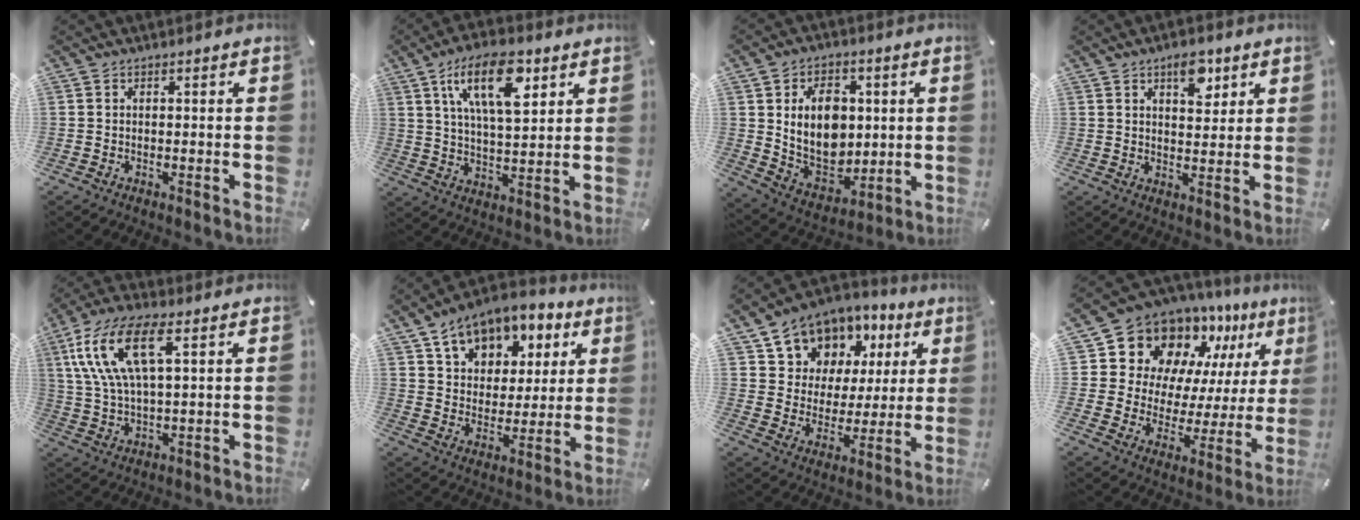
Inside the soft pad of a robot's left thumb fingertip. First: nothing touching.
{"total": 15.2, "force": [7.5, 6.7, 11.3], "torque": [-0.200, -0.013, 0.127]}
{"total": 13.7, "force": [2.4, 10.7, 8.2], "torque": [-0.150, -0.010, 0.046]}
{"total": 7.1, "force": [4.0, 4.0, 4.4], "torque": [-0.041, -0.017, 0.061]}
{"total": 14.9, "force": [6.1, 5.9, 12.2], "torque": [-0.276, -0.002, 0.105]}
{"total": 12.0, "force": [7.8, 8.1, 3.9], "torque": [-0.071, -0.046, 0.146]}
{"total": 11.3, "force": [6.7, 8.9, 2.0], "torque": [-0.052, -0.051, 0.129]}
{"total": 14.1, "force": [10.0, 9.3, 3.5], "torque": [-0.071, -0.096, 0.180]}